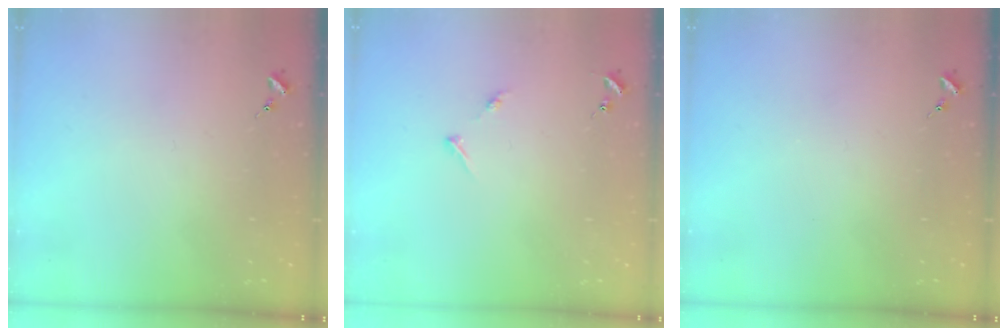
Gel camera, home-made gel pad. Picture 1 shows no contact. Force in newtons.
{"total": 5.2, "press": 5.2, "slide": 0.6}
{"total": 0.0}